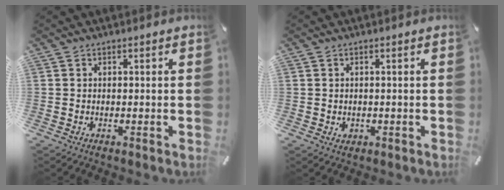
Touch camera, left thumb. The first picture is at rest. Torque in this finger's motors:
{"motor_torque": [0.25, 0.63, 0.13, -0.02, 0.08]}